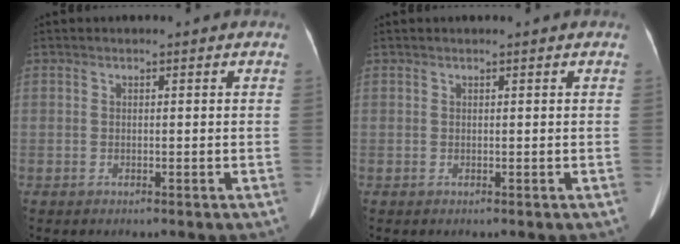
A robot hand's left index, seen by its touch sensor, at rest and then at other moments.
{"total": 0.0}